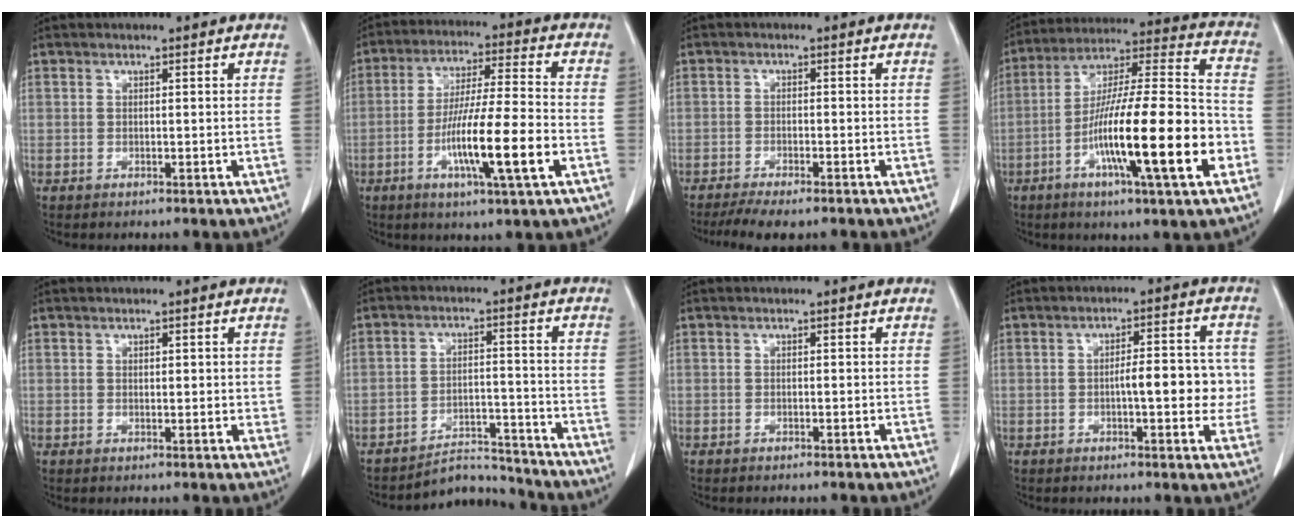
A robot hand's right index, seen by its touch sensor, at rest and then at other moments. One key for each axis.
{"total": 13.5, "fx": -4.4, "fy": 0.3, "fz": 12.8, "tx": -0.233, "ty": -0.011, "tz": -0.079}
{"total": 6.4, "fx": -5.1, "fy": 1.3, "fz": 3.6, "tx": -0.052, "ty": -0.010, "tz": -0.080}
{"total": 21.6, "fx": -7.2, "fy": 1.6, "fz": 20.3, "tx": -0.333, "ty": -0.009, "tz": -0.120}
{"total": 1.5, "fx": 0.7, "fy": 0.8, "fz": 1.1, "tx": -0.013, "ty": -0.004, "tz": 0.010}
{"total": 6.2, "fx": -6.0, "fy": 0.9, "fz": -1.1, "tx": 0.020, "ty": 0.024, "tz": -0.095}
{"total": 0.0}
{"total": 7.5, "fx": -0.6, "fy": 2.3, "fz": 7.1, "tx": -0.095, "ty": 0.015, "tz": -0.006}